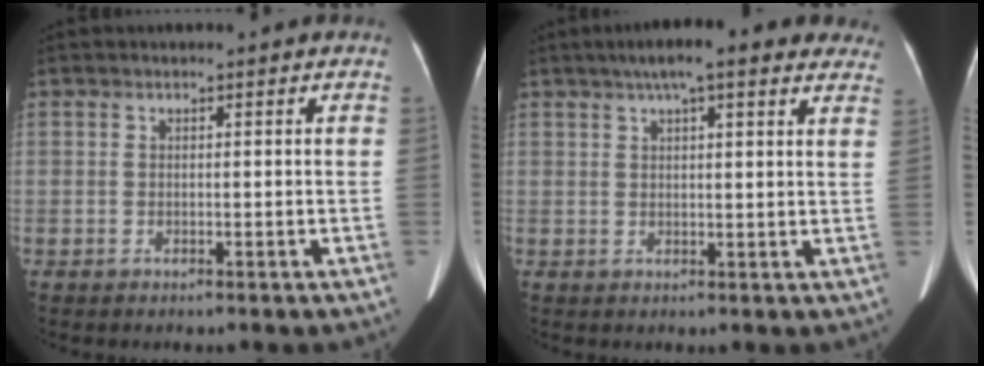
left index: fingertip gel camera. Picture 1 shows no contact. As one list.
[{"total": 13.6, "force": [10.3, 3.0, 8.4], "torque": [-0.118, 0.043, 0.131]}]